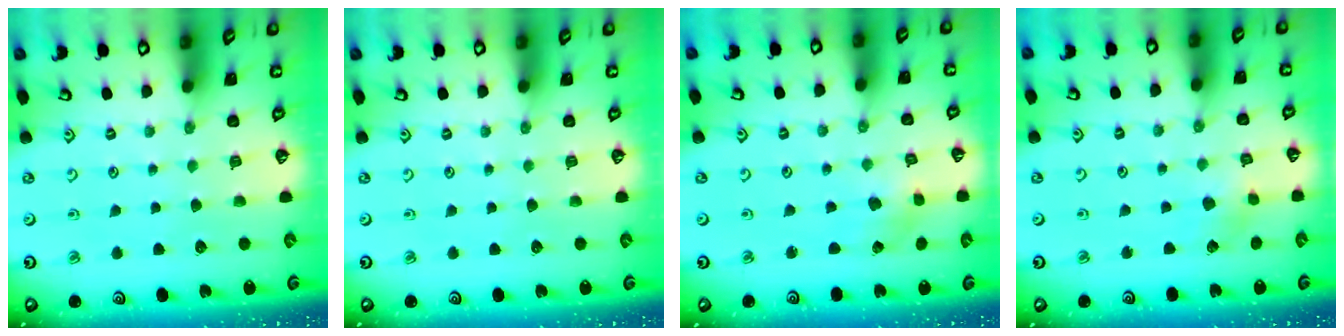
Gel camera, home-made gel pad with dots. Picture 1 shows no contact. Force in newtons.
{"total": 0.0}
{"total": 2.5, "press": 2.4, "slide": 0.5}
{"total": 3.1, "press": 3.0, "slide": 0.6}